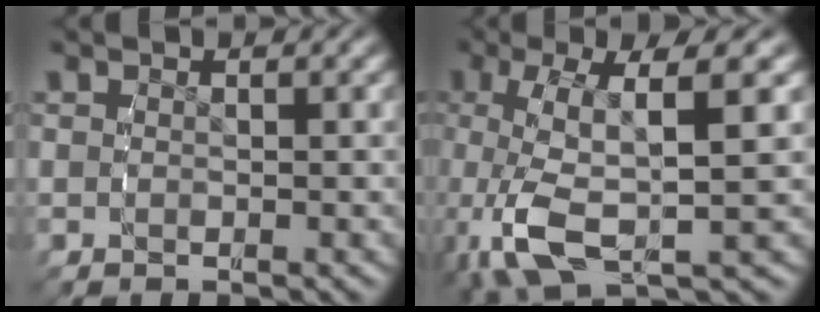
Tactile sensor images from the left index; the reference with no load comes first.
{"total": 7.5, "force": [-1.3, 3.5, 6.6], "torque": [-0.141, -0.020, -0.006]}